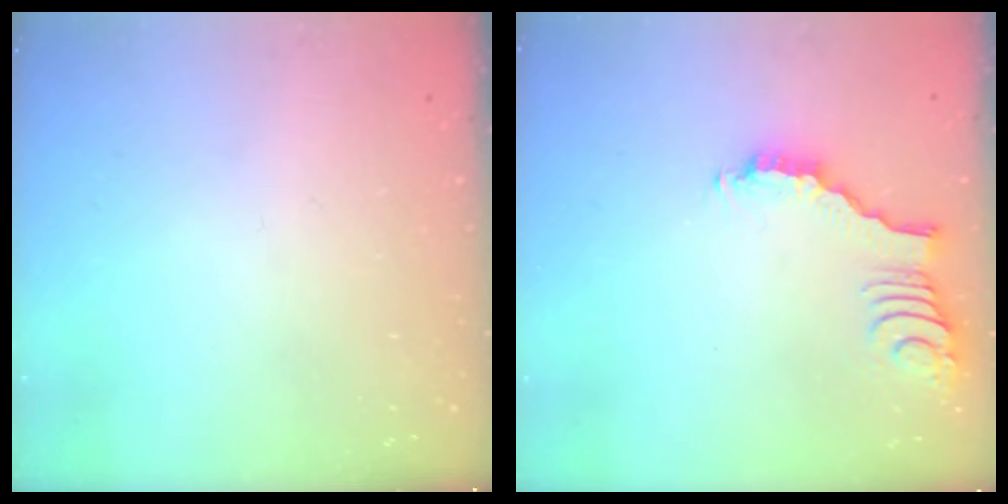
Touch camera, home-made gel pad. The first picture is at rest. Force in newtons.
{"total": 2.6, "press": 2.6, "slide": 0.4}